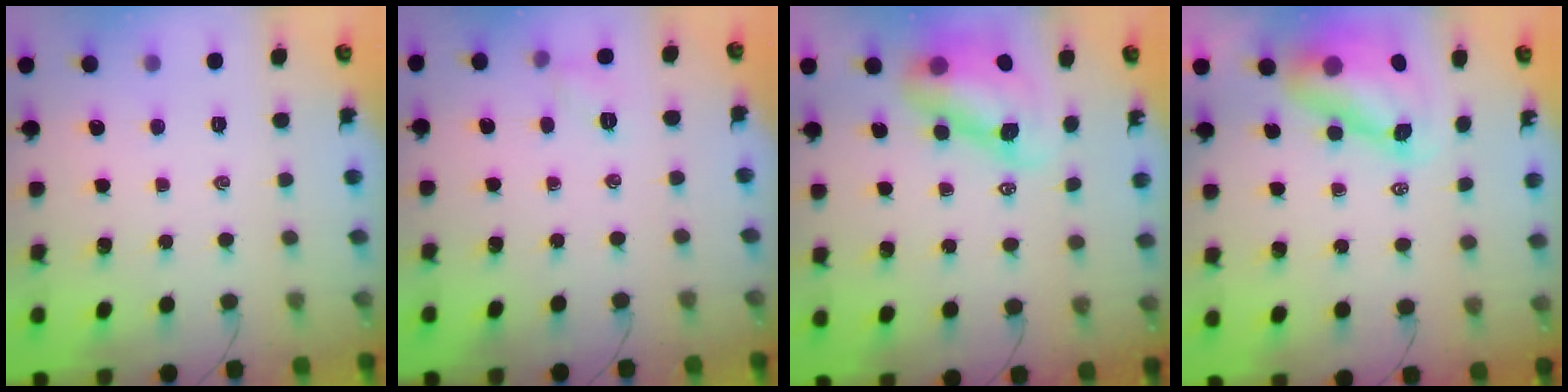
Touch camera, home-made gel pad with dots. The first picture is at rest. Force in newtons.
{"total": 4.7, "press": 4.5, "slide": 1.1}
{"total": 9.3, "press": 8.9, "slide": 3.0}
{"total": 9.3, "press": 8.9, "slide": 2.7}